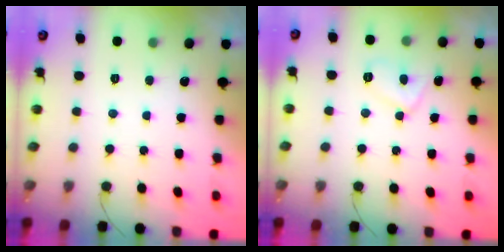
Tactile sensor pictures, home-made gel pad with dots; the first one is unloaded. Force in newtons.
{"total": 6.1, "press": 6.1, "slide": 0.5}